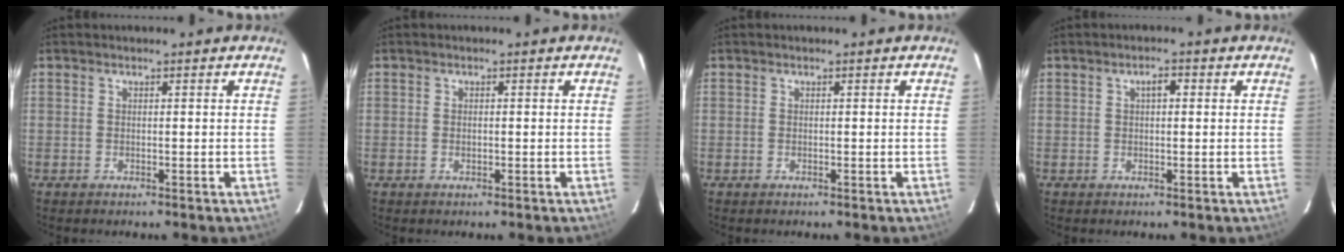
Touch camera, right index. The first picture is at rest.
{"total": 0.6, "force": [-0.1, 0.4, 0.5], "torque": [-0.007, 0.000, -0.002]}
{"total": 0.0}
{"total": 1.9, "force": [0.5, 1.0, 1.6], "torque": [-0.026, 0.009, 0.008]}